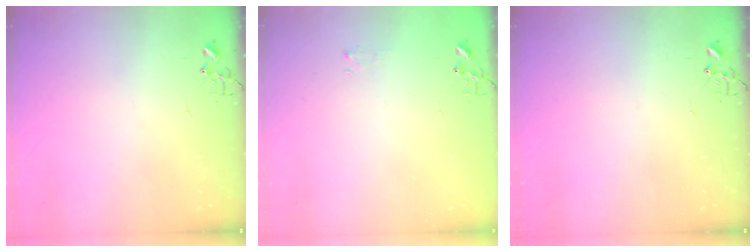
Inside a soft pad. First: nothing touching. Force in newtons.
{"total": 3.8, "press": 3.8, "slide": 0.5}
{"total": 0.0}